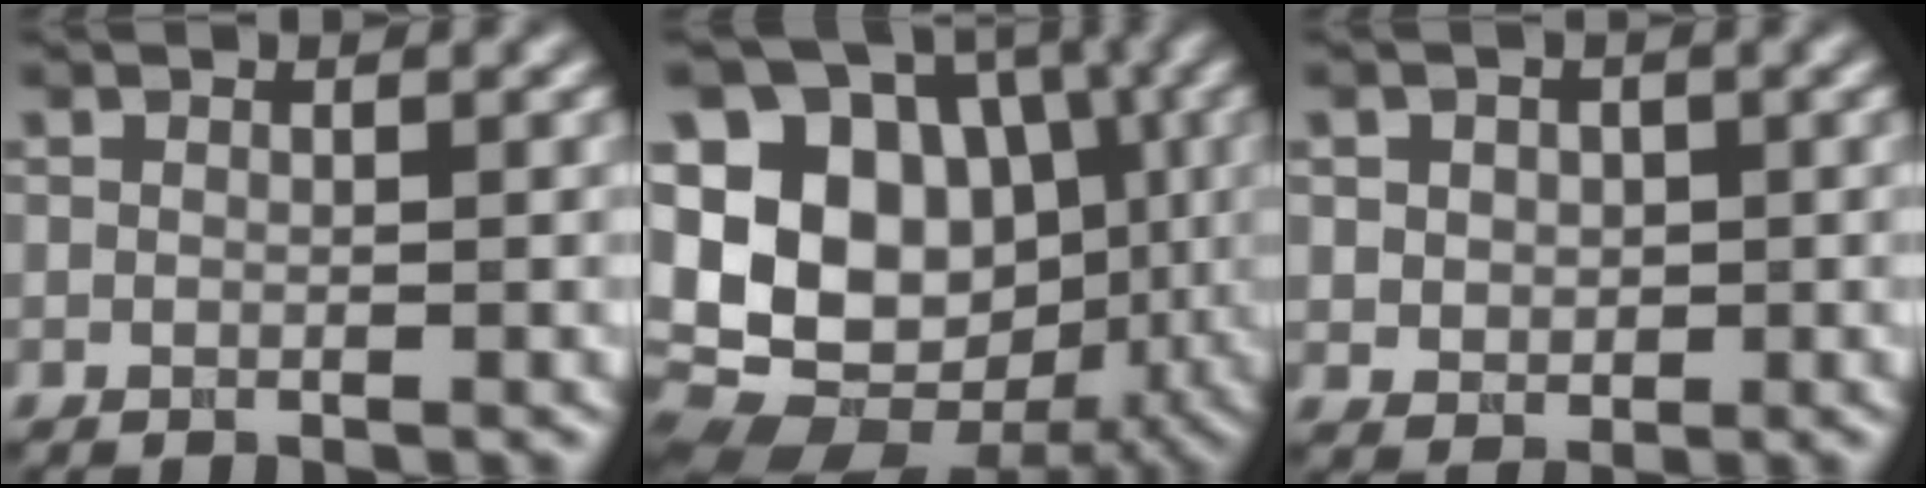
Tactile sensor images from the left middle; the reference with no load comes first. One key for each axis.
{"total": 14.2, "fx": 0.2, "fy": 11.1, "fz": 8.9, "tx": -0.154, "ty": 0.011, "tz": -0.002}
{"total": 2.5, "fx": 0.7, "fy": 2.1, "fz": 1.2, "tx": -0.025, "ty": 0.005, "tz": 0.011}